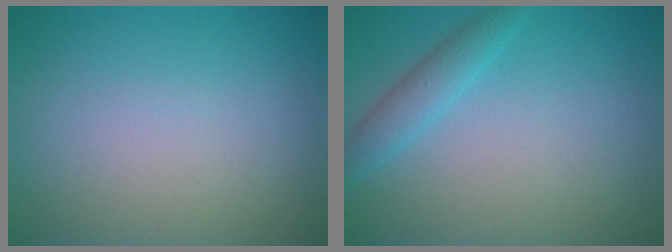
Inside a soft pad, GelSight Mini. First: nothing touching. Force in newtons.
{"total": 2.2, "press": 2.2, "slide": 0.1}